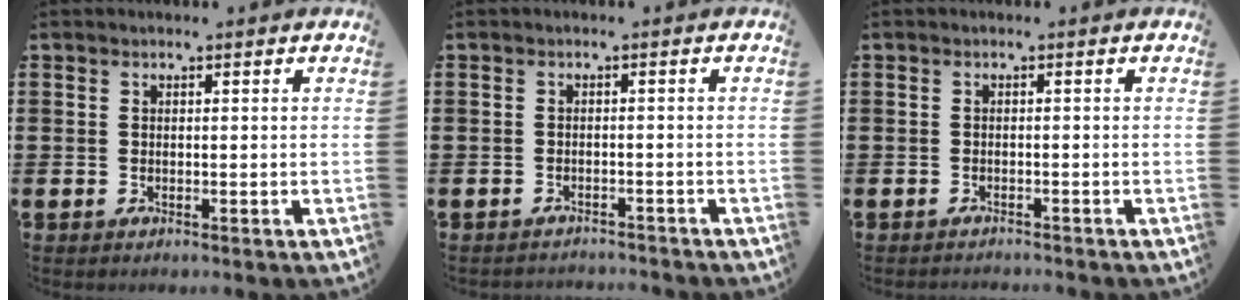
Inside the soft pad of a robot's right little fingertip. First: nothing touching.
{"total": 1.2, "force": [-1.2, 0.0, -0.1], "torque": [-0.001, 0.002, -0.024]}
{"total": 0.8, "force": [-0.7, -0.1, -0.1], "torque": [0.001, 0.000, -0.016]}